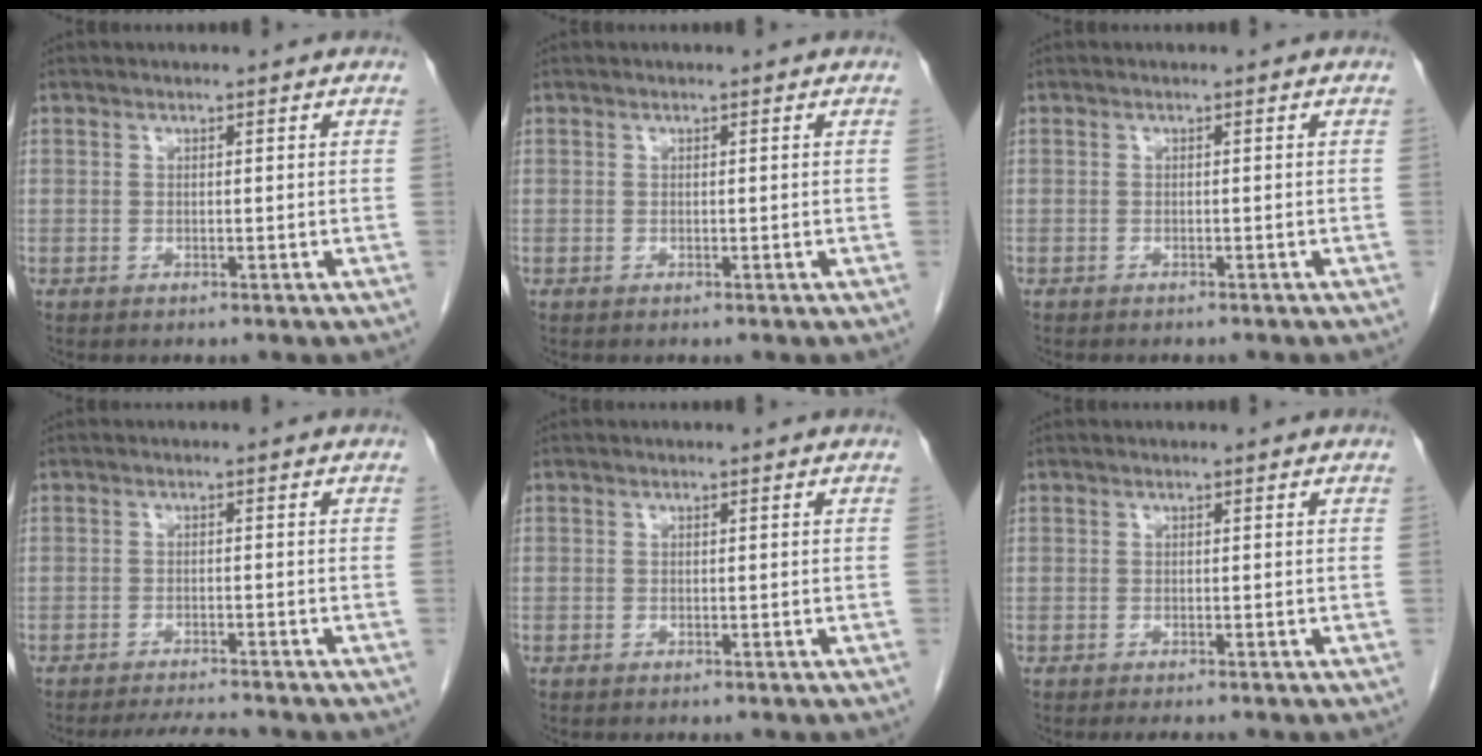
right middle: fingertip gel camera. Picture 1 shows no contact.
{"total": 0.0}
{"total": 3.4, "force": [-2.9, 1.0, 1.5], "torque": [-0.021, -0.005, -0.030]}
{"total": 4.6, "force": [-4.4, 0.1, 1.4], "torque": [-0.023, -0.014, -0.070]}
{"total": 0.0}
{"total": 1.5, "force": [-1.3, 0.2, 0.7], "torque": [-0.010, -0.004, -0.015]}